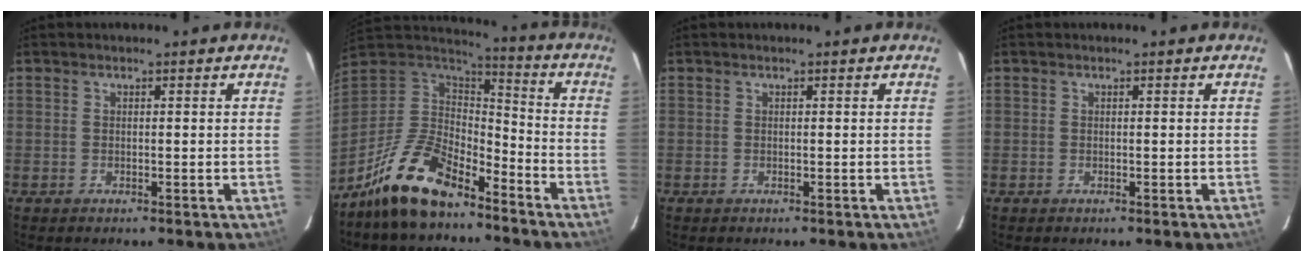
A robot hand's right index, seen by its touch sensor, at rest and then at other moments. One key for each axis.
{"total": 17.0, "fx": -12.4, "fy": 6.9, "fz": 9.4, "tx": -0.205, "ty": -0.001, "tz": -0.231}
{"total": 0.0}
{"total": 0.0}